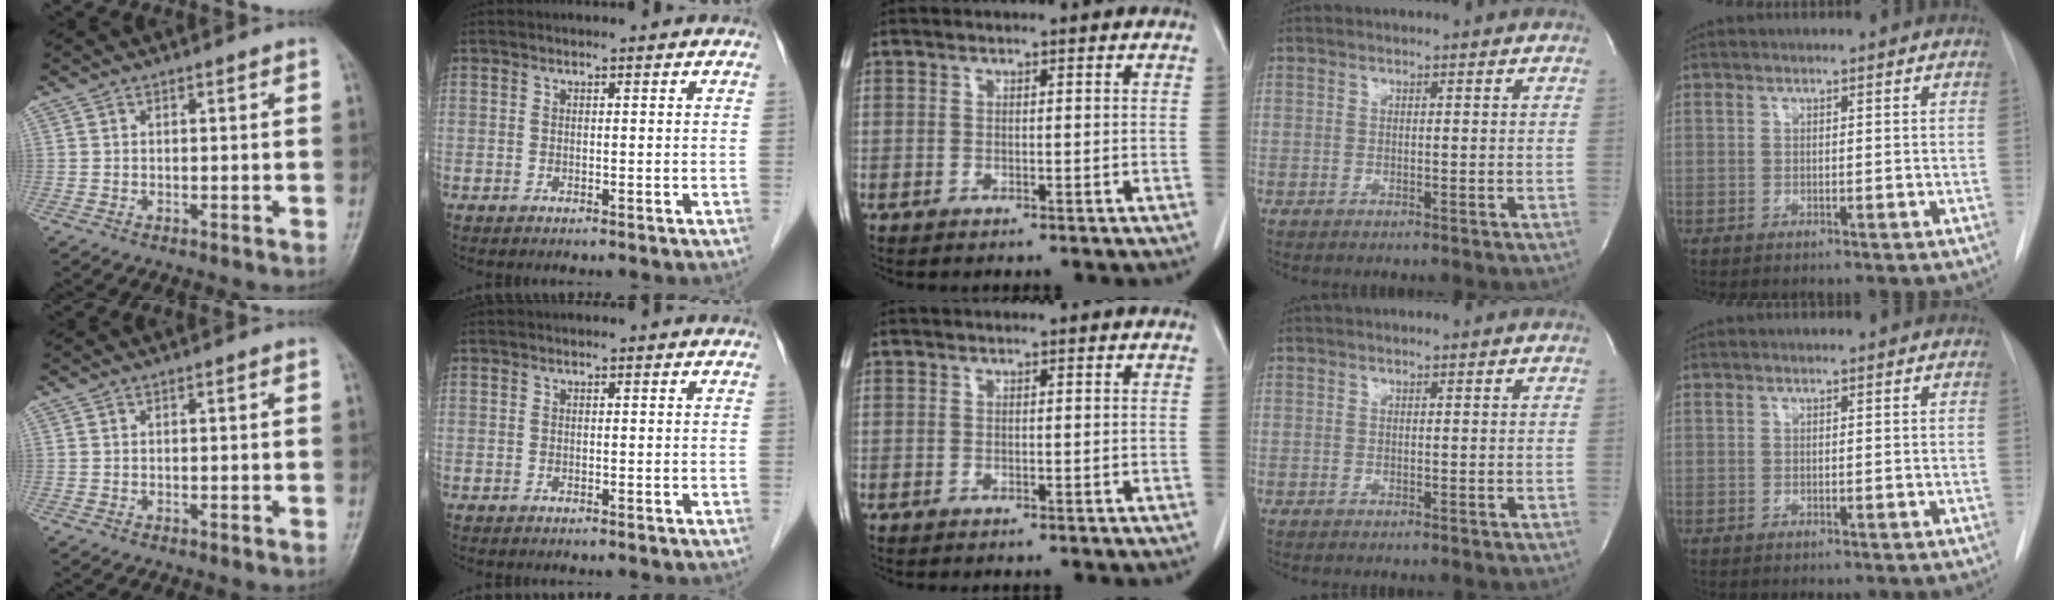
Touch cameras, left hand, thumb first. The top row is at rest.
{}